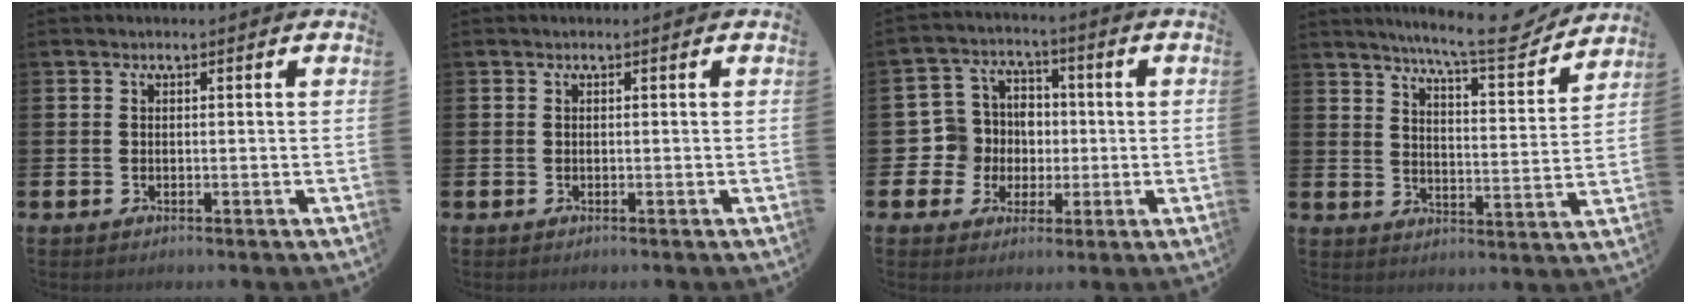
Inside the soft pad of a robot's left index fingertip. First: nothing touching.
{"total": 0.0}
{"total": 7.2, "force": [0.0, 7.1, 1.5], "torque": [-0.065, 0.011, 0.000]}
{"total": 8.5, "force": [7.9, 0.6, 3.3], "torque": [-0.071, -0.050, 0.134]}